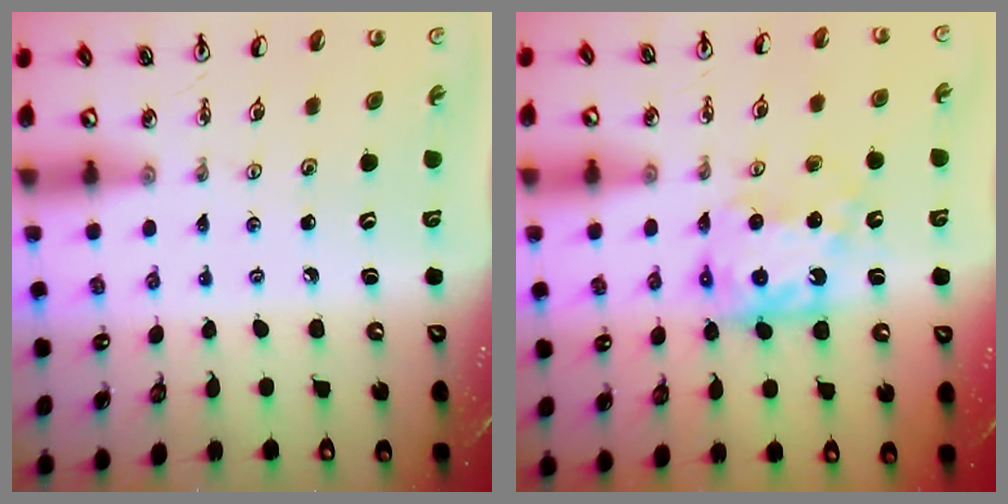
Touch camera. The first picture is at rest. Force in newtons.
{"total": 10.1, "press": 10.1, "slide": 0.5}